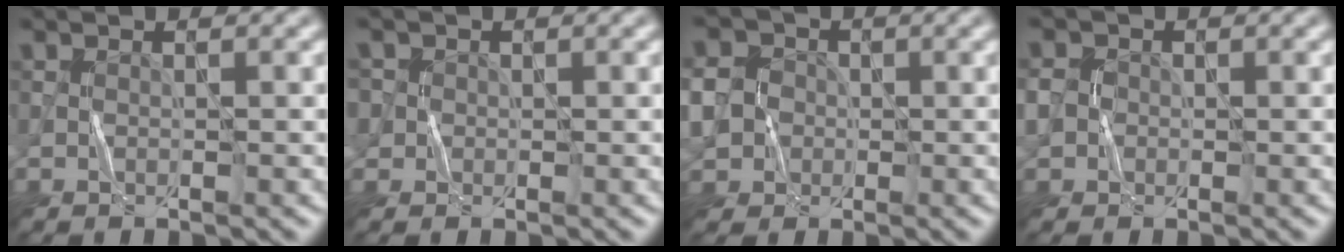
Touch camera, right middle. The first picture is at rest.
{"total": 2.3, "force": [0.8, 2.0, 0.5], "torque": [-0.006, 0.011, 0.007]}
{"total": 8.1, "force": [-1.3, 7.4, 3.0], "torque": [-0.073, 0.007, -0.056]}
{"total": 3.2, "force": [0.0, 2.9, 1.3], "torque": [-0.026, 0.009, -0.011]}